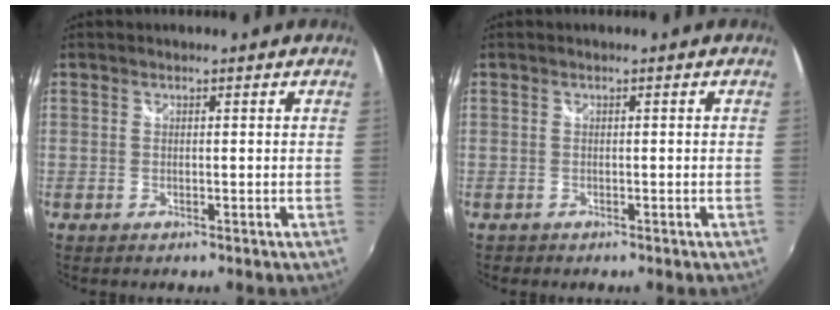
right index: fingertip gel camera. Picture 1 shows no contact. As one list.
[{"total": 1.0, "force": [-0.8, 0.6, 0.3], "torque": [-0.009, 0.000, -0.010]}]